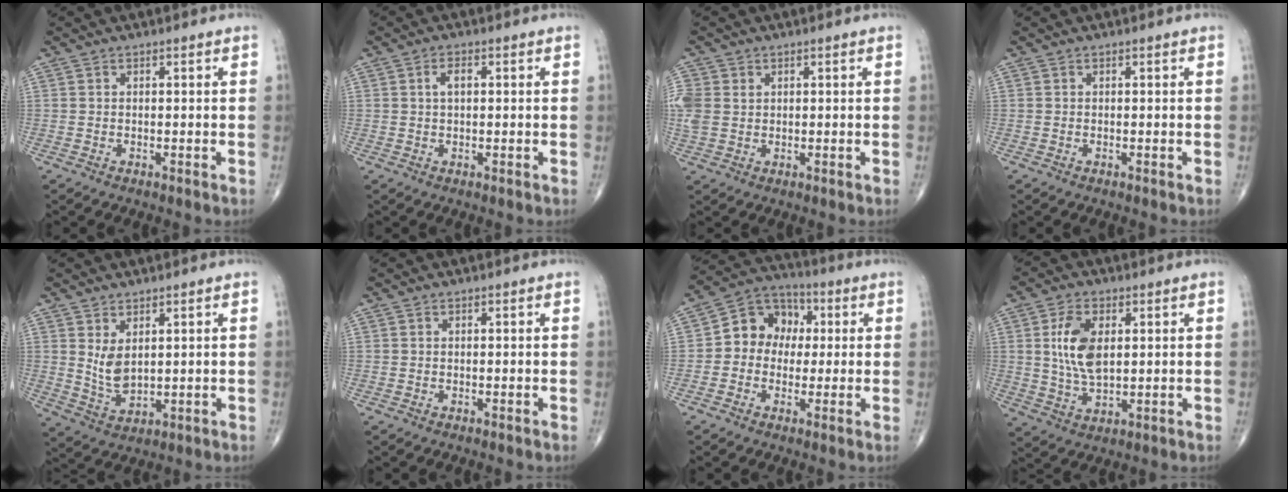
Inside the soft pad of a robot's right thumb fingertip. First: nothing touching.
{"total": 2.4, "force": [0.5, 1.2, 2.0], "torque": [-0.038, 0.005, 0.008]}
{"total": 6.0, "force": [1.2, 4.9, 3.3], "torque": [-0.091, 0.006, 0.027]}
{"total": 0.0}
{"total": 5.3, "force": [1.8, 2.8, 4.2], "torque": [-0.072, -0.021, 0.046]}
{"total": 0.0}
{"total": 10.1, "force": [0.7, 8.6, 5.3], "torque": [-0.049, 0.028, -0.004]}
{"total": 9.1, "force": [1.8, 4.9, 7.4], "torque": [-0.141, -0.008, 0.039]}